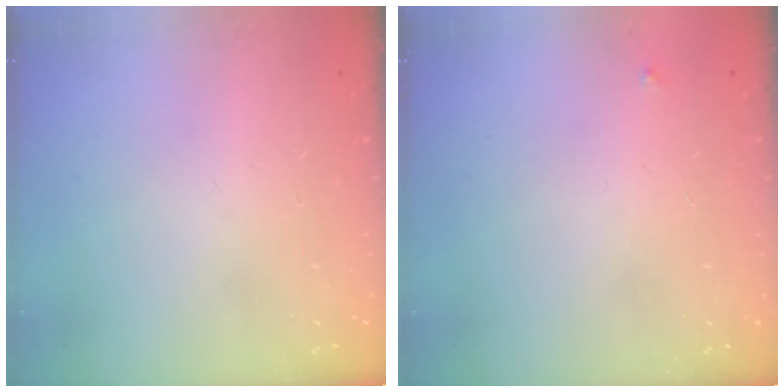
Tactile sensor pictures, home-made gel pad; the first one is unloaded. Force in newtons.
{"total": 2.5, "press": 2.4, "slide": 0.4}